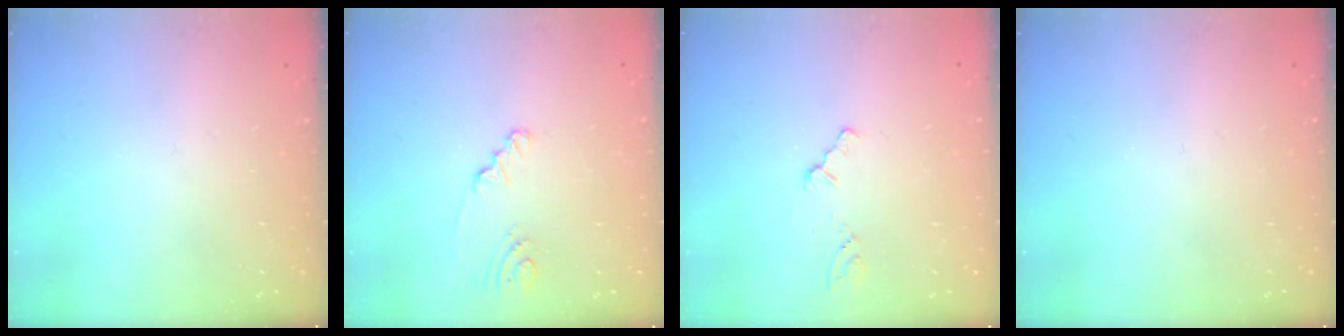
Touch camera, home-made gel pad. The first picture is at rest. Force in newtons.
{"total": 1.5, "press": 1.5, "slide": 0.1}
{"total": 0.0}
{"total": 0.0}